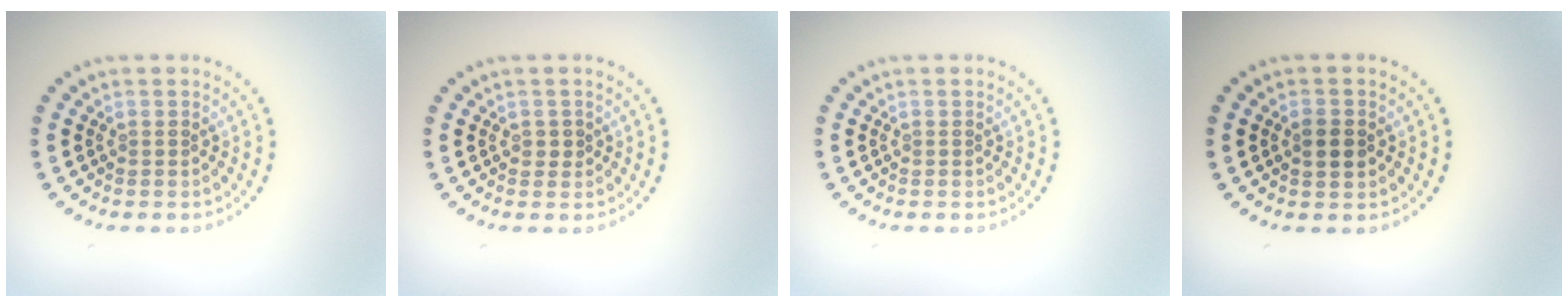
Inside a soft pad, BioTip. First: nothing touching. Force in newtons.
{"total": 0.8, "press": 0.8, "slide": 0.2}
{"total": 0.0}
{"total": 1.7, "press": 1.7, "slide": 0.1}